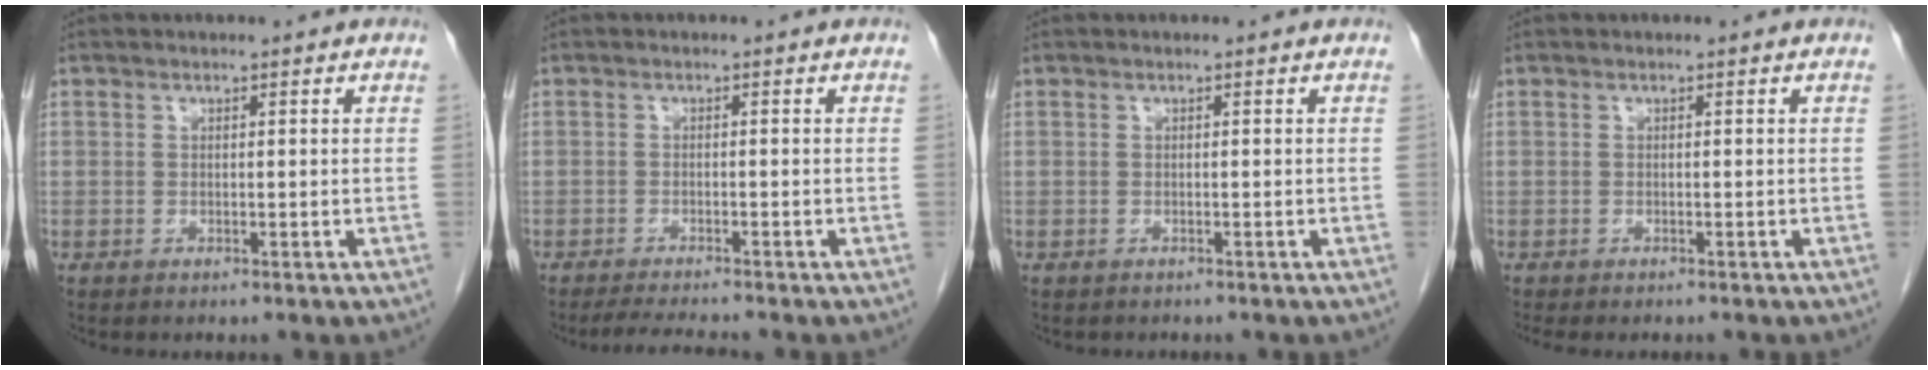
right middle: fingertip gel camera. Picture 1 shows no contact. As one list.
[{"total": 3.7, "force": [-3.3, -0.5, 1.5], "torque": [-0.030, -0.018, -0.056]}, {"total": 0.6, "force": [-0.5, 0.4, 0.0], "torque": [-0.010, 0.001, -0.007]}, {"total": 3.1, "force": [-2.7, 0.7, 1.3], "torque": [-0.016, -0.006, -0.033]}]